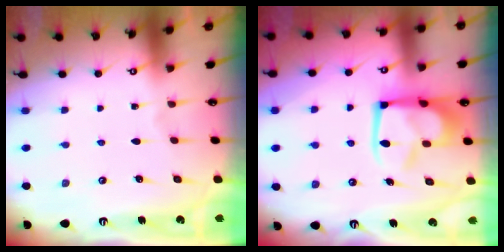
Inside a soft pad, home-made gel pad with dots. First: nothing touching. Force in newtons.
{"total": 12.9, "press": 12.8, "slide": 1.6}